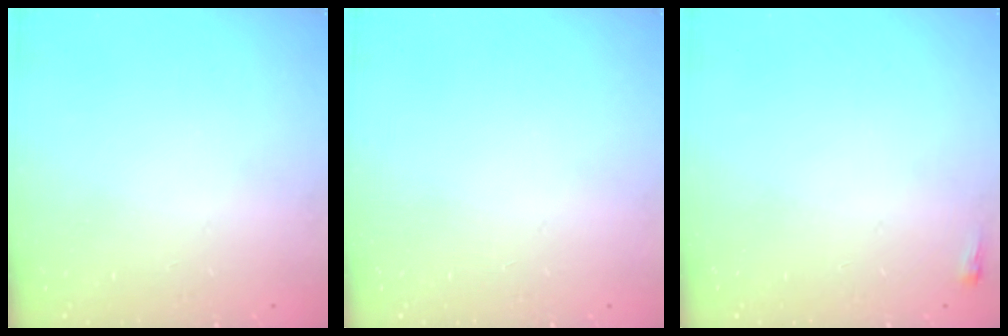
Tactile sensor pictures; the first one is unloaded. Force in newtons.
{"total": 0.0}
{"total": 2.0, "press": 2.0, "slide": 0.5}